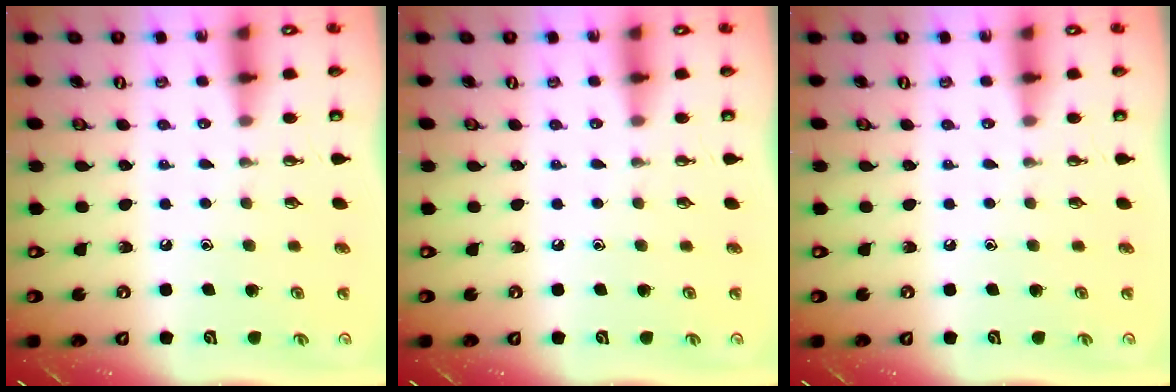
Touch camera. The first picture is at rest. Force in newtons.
{"total": 0.0}
{"total": 0.0}